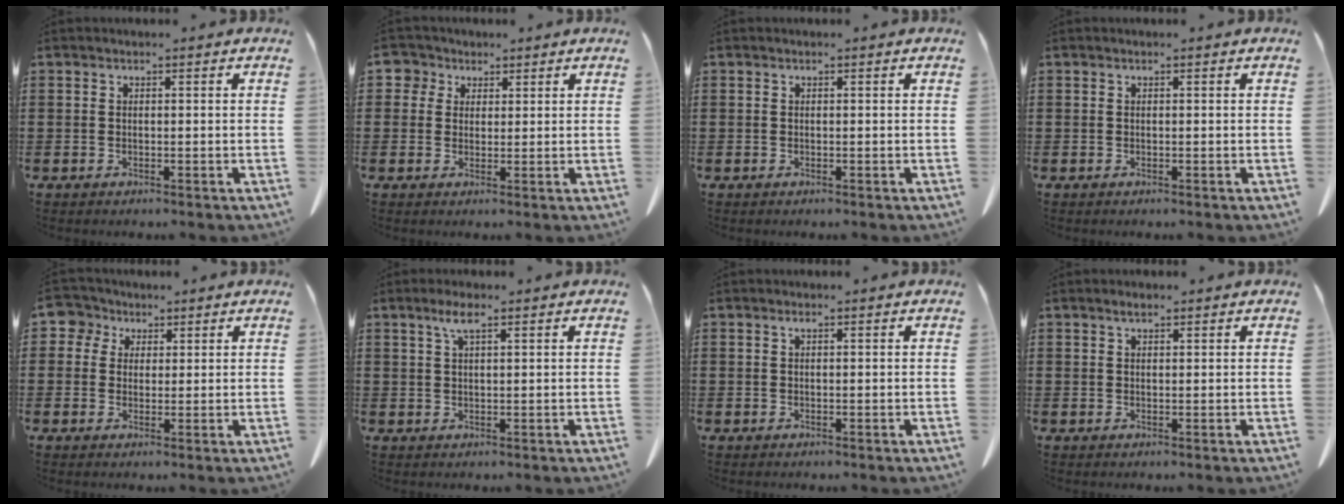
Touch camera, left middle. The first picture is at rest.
{"total": 3.7, "force": [2.0, 3.0, 0.8], "torque": [-0.025, 0.008, 0.034]}
{"total": 0.0}
{"total": 0.0}
{"total": 4.1, "force": [2.0, 3.5, 0.8], "torque": [-0.031, 0.007, 0.034]}
{"total": 3.1, "force": [1.8, 0.6, 2.5], "torque": [-0.053, 0.005, 0.030]}
{"total": 0.5, "force": [0.2, 0.1, 0.5], "torque": [-0.010, 0.000, 0.005]}
{"total": 1.2, "force": [0.9, 0.4, 0.7], "torque": [-0.016, 0.002, 0.016]}